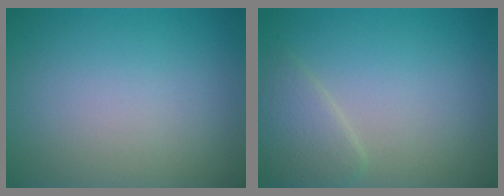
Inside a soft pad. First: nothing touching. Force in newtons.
{"total": 2.4, "press": 2.4, "slide": 0.2}